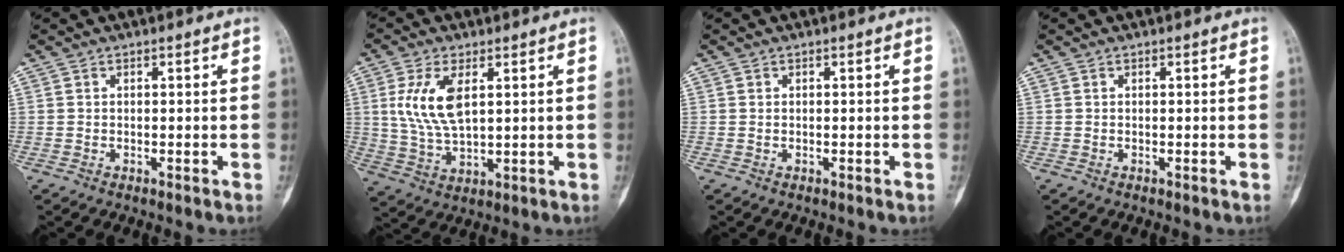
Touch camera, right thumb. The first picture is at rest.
{"total": 10.4, "force": [2.8, 5.2, 8.5], "torque": [-0.168, -0.010, 0.061]}
{"total": 0.0}
{"total": 0.0}